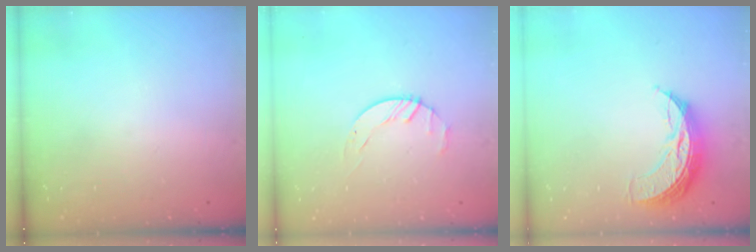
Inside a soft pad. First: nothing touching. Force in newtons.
{"total": 1.8, "press": 1.7, "slide": 0.3}
{"total": 9.9, "press": 9.9, "slide": 0.6}